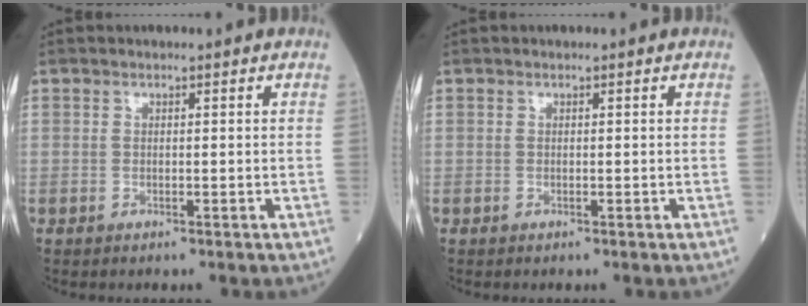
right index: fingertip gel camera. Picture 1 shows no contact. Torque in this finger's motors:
{"motor_torque": [0.00, 0.00, 0.00, 0.00]}